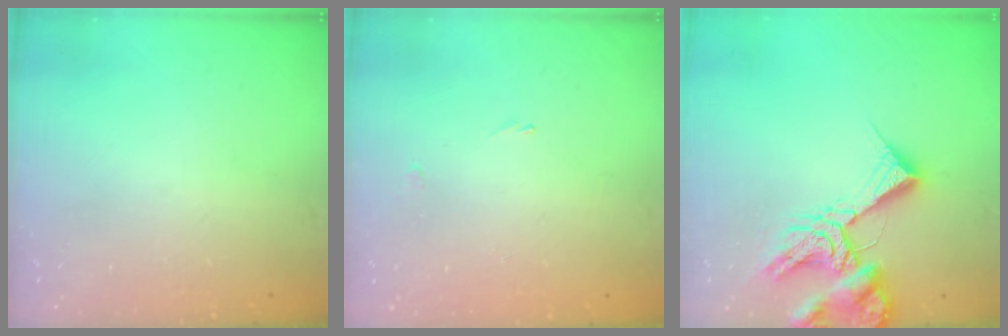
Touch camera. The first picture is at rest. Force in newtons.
{"total": 0.7, "press": 0.5, "slide": 0.4}
{"total": 15.5, "press": 15.4, "slide": 1.7}